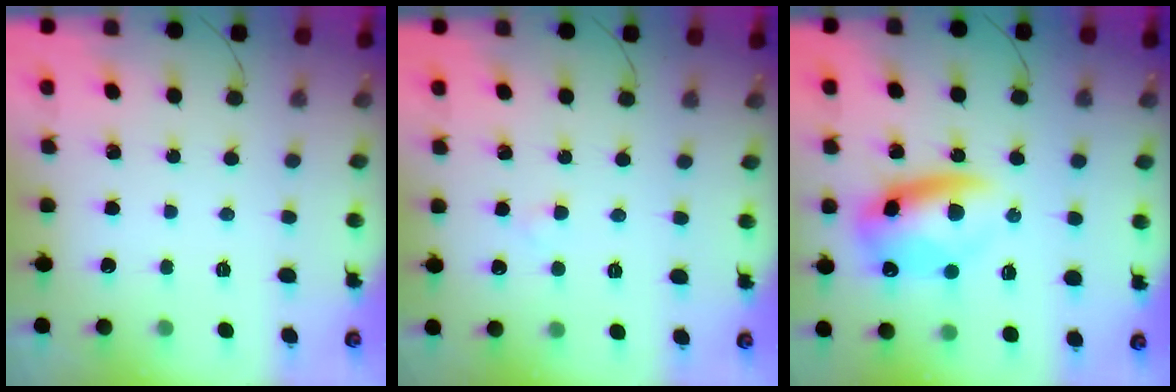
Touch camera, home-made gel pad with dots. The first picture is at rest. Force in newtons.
{"total": 1.2, "press": 1.0, "slide": 0.6}
{"total": 12.9, "press": 12.5, "slide": 3.2}